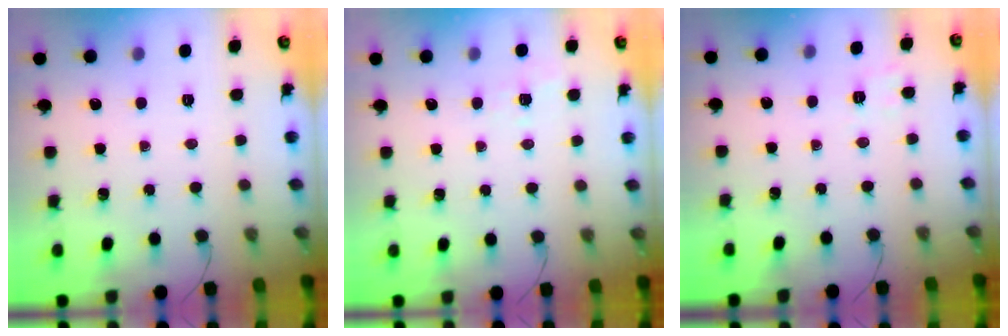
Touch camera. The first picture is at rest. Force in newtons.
{"total": 3.9, "press": 3.5, "slide": 1.7}
{"total": 3.0, "press": 2.3, "slide": 1.9}